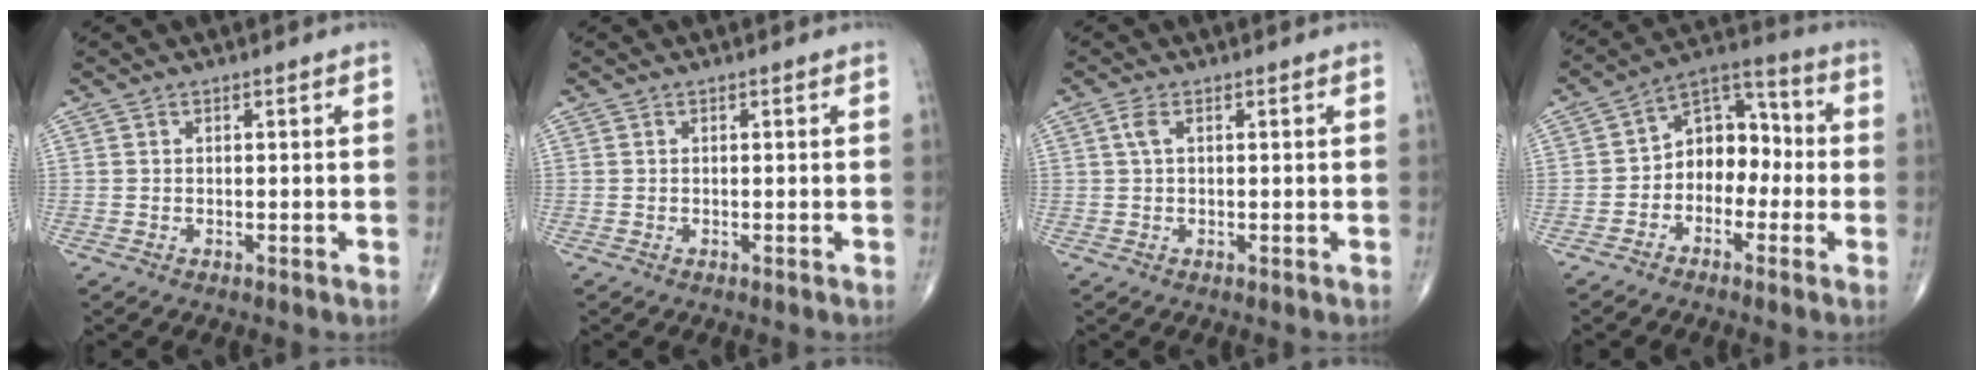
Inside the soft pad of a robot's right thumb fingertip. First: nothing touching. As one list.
[{"total": 0.0}, {"total": 1.8, "force": [0.6, 0.7, 1.5], "torque": [-0.039, 0.006, 0.012]}, {"total": 10.2, "force": [-1.7, 7.4, 6.8], "torque": [-0.067, 0.047, -0.048]}]